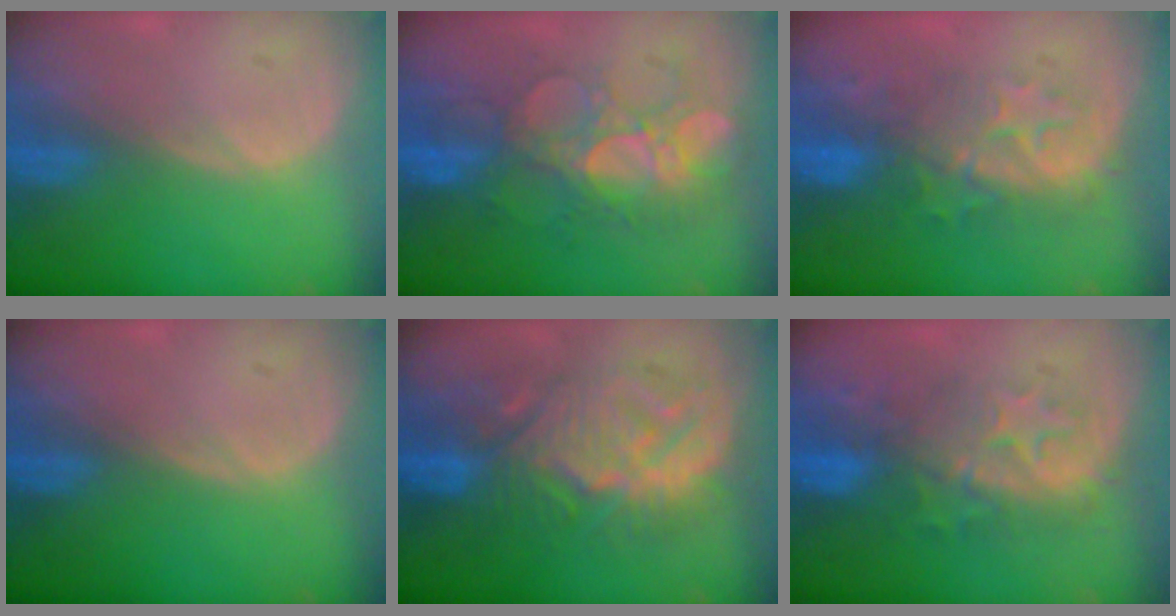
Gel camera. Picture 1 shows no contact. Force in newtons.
{"total": 8.7, "press": 8.6, "slide": 1.5}
{"total": 8.0, "press": 7.9, "slide": 1.5}
{"total": 0.0}
{"total": 10.5, "press": 10.5, "slide": 0.5}
{"total": 8.3, "press": 8.2, "slide": 1.0}